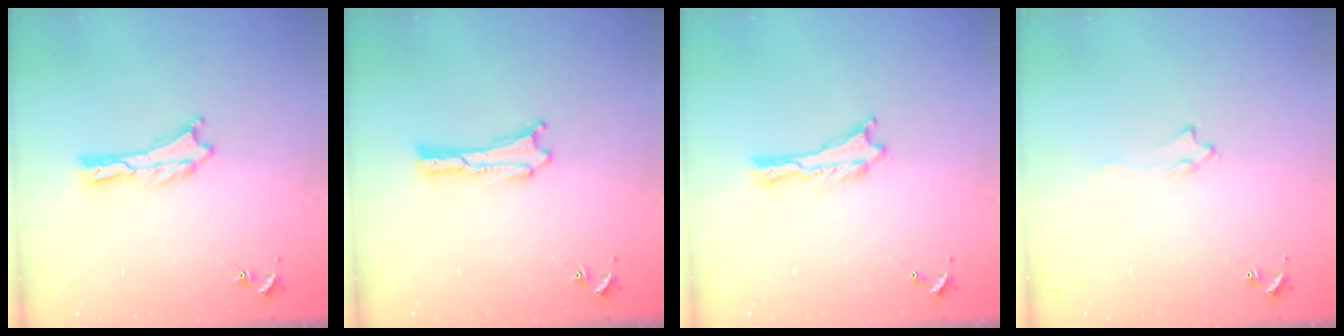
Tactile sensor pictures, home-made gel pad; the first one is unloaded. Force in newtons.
{"total": 0.0}
{"total": 0.0}
{"total": 1.6, "press": 1.5, "slide": 0.2}